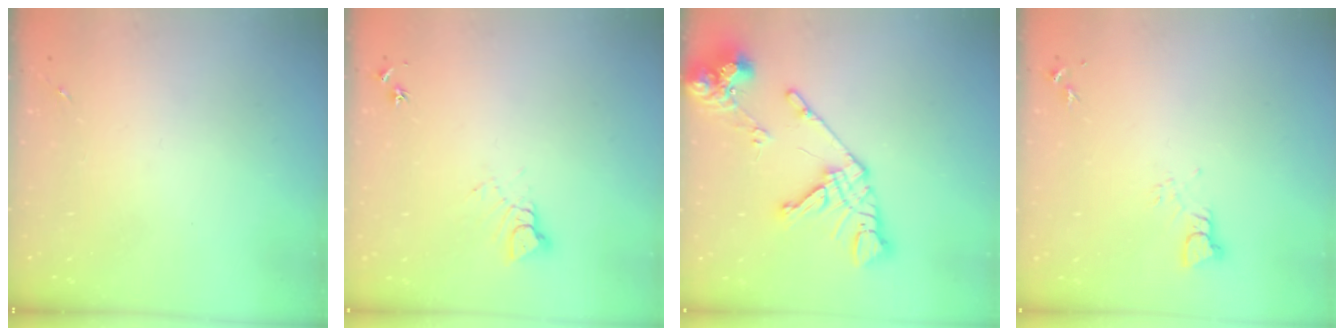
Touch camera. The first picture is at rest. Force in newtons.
{"total": 6.0, "press": 6.0, "slide": 0.4}
{"total": 17.0, "press": 16.9, "slide": 2.2}
{"total": 3.3, "press": 3.3, "slide": 0.4}